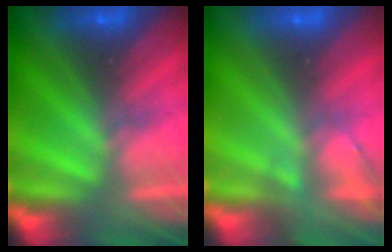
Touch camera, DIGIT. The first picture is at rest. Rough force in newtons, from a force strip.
{"total": 2.3}